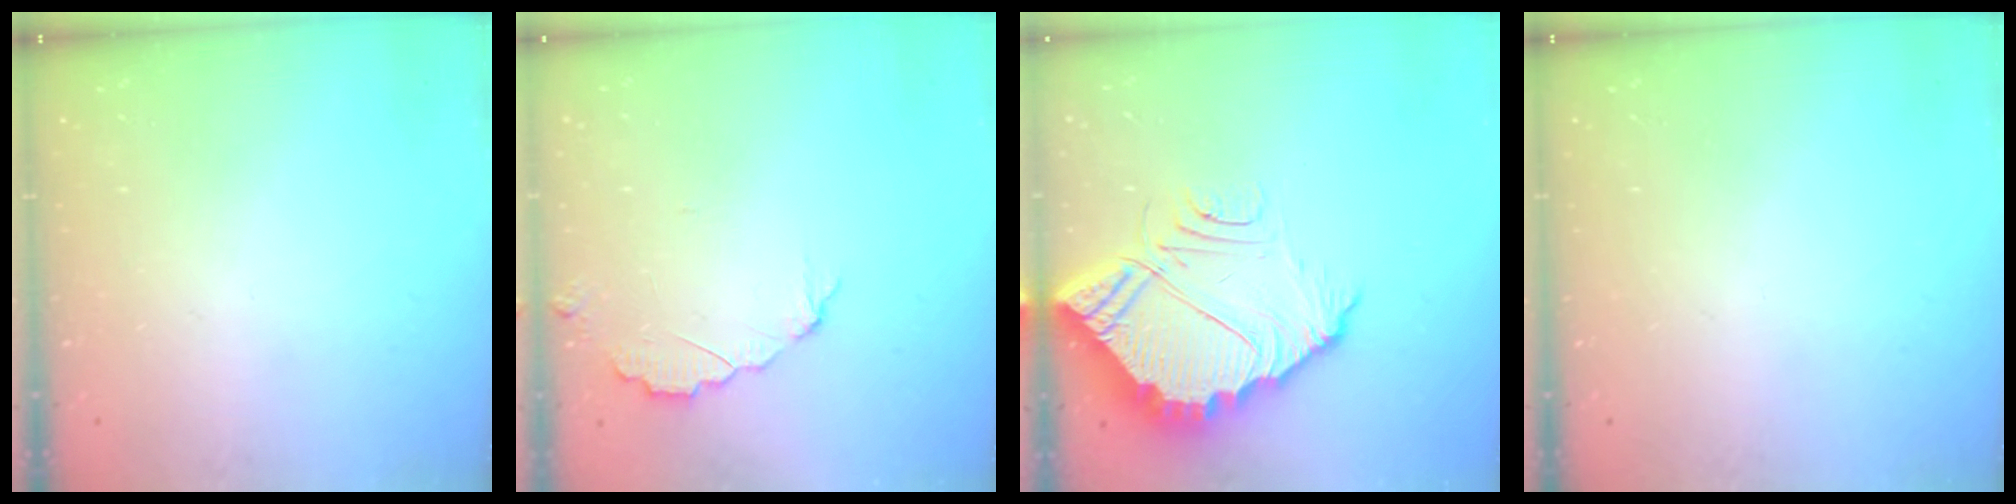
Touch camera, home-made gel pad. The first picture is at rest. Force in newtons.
{"total": 3.7, "press": 3.7, "slide": 0.4}
{"total": 10.6, "press": 10.6, "slide": 0.6}
{"total": 0.0}